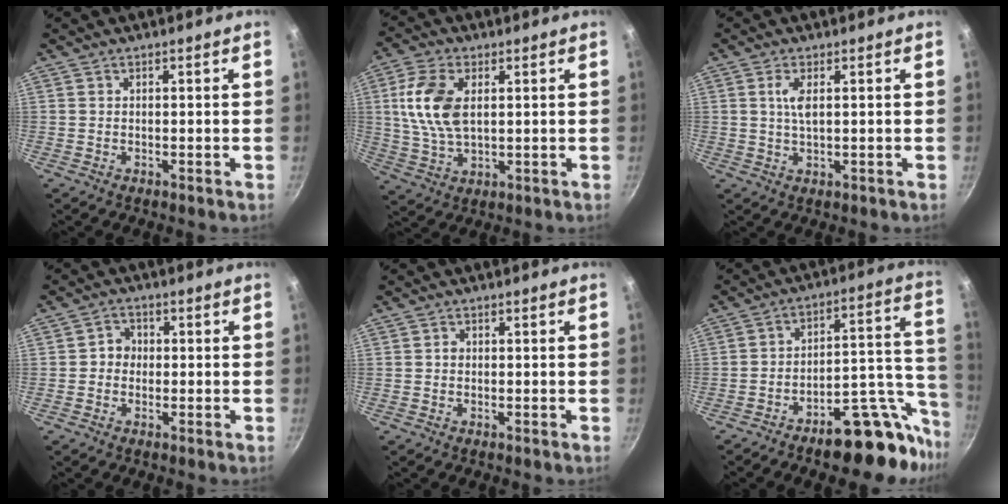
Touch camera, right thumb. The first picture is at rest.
{"total": 11.1, "force": [2.2, 6.3, 8.9], "torque": [-0.174, -0.002, 0.043]}
{"total": 3.5, "force": [0.7, 1.3, 3.1], "torque": [-0.063, -0.001, 0.016]}
{"total": 3.2, "force": [-0.3, 2.9, 1.3], "torque": [0.003, 0.009, -0.011]}
{"total": 1.0, "force": [0.0, 0.9, 0.5], "torque": [-0.006, 0.005, -0.001]}
{"total": 20.2, "force": [-13.3, 8.2, 12.8], "torque": [-0.103, 0.097, -0.188]}